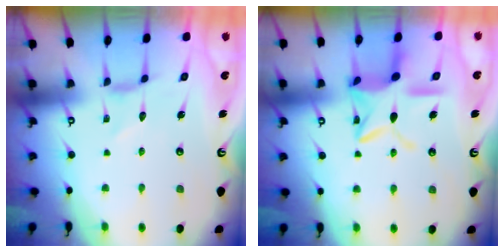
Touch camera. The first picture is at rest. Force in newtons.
{"total": 14.3, "press": 14.2, "slide": 1.1}